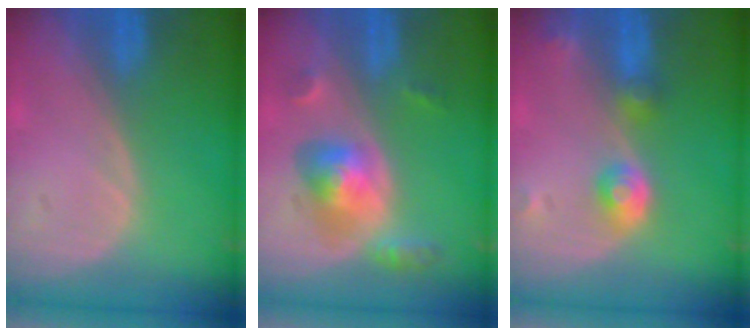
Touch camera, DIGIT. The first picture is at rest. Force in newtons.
{"total": 6.2, "press": 5.8, "slide": 2.3}
{"total": 4.2, "press": 4.1, "slide": 1.0}